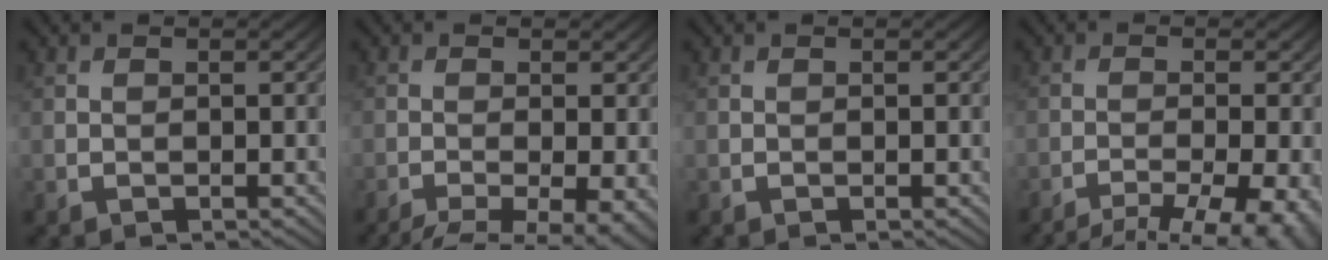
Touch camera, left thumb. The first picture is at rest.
{"total": 8.1, "force": [-5.1, 2.2, 5.9], "torque": [-0.102, -0.028, -0.068]}
{"total": 0.0}
{"total": 10.1, "force": [-7.6, 2.8, 6.1], "torque": [-0.095, -0.019, -0.086]}